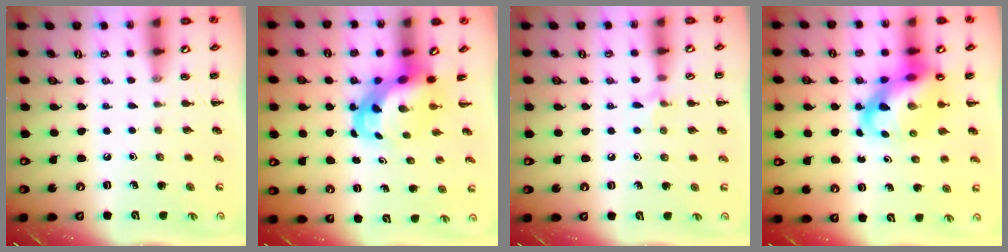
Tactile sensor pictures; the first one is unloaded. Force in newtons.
{"total": 4.7, "press": 4.5, "slide": 1.4}
{"total": 5.8, "press": 5.5, "slide": 2.0}
{"total": 14.4, "press": 13.9, "slide": 3.9}